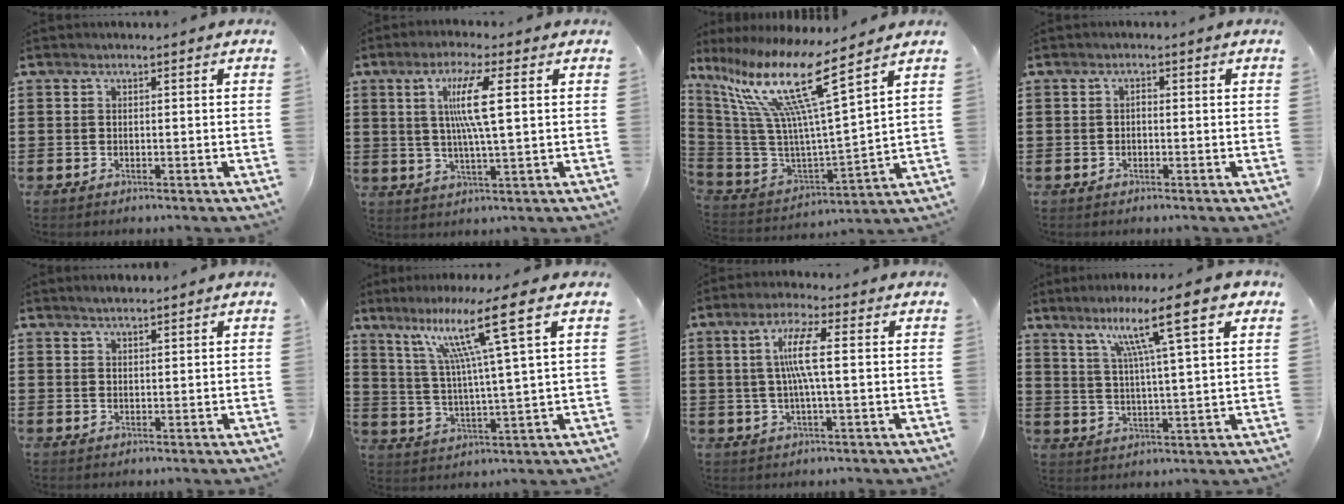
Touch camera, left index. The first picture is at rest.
{"total": 7.8, "force": [2.0, 0.8, 7.5], "torque": [-0.156, -0.002, 0.026]}
{"total": 15.0, "force": [9.1, 1.3, 11.8], "torque": [-0.274, -0.066, 0.138]}
{"total": 0.7, "force": [-0.5, 0.3, 0.4], "torque": [-0.011, -0.002, -0.009]}
{"total": 1.3, "force": [1.2, 0.2, 0.3], "torque": [-0.008, 0.003, 0.022]}
{"total": 12.7, "force": [6.9, -0.4, 10.6], "torque": [-0.213, -0.013, 0.104]}
{"total": 6.6, "force": [0.7, 1.1, 6.5], "torque": [-0.133, 0.002, 0.005]}
{"total": 12.3, "force": [7.5, 0.9, 9.7], "torque": [-0.174, -0.020, 0.116]}